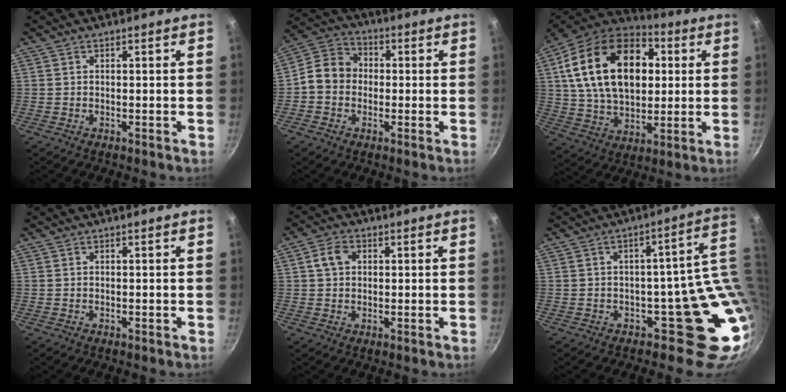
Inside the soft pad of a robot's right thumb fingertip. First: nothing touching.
{"total": 8.8, "force": [-0.7, 7.5, 4.5], "torque": [-0.053, 0.025, -0.037]}
{"total": 26.5, "force": [5.6, 17.1, 19.4], "torque": [-0.318, 0.012, 0.089]}
{"total": 0.0}
{"total": 4.3, "force": [1.0, 3.3, 2.5], "torque": [-0.035, 0.009, 0.013]}
{"total": 10.1, "force": [0.6, 7.6, 6.6], "torque": [-0.002, 0.018, 0.017]}